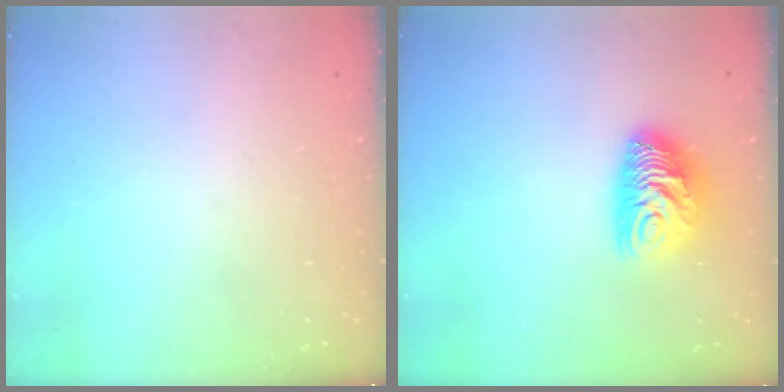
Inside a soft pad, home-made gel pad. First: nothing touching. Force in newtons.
{"total": 10.3, "press": 10.3, "slide": 0.5}